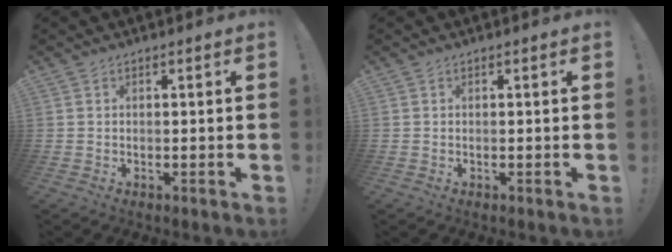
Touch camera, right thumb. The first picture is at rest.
{"total": 0.0}